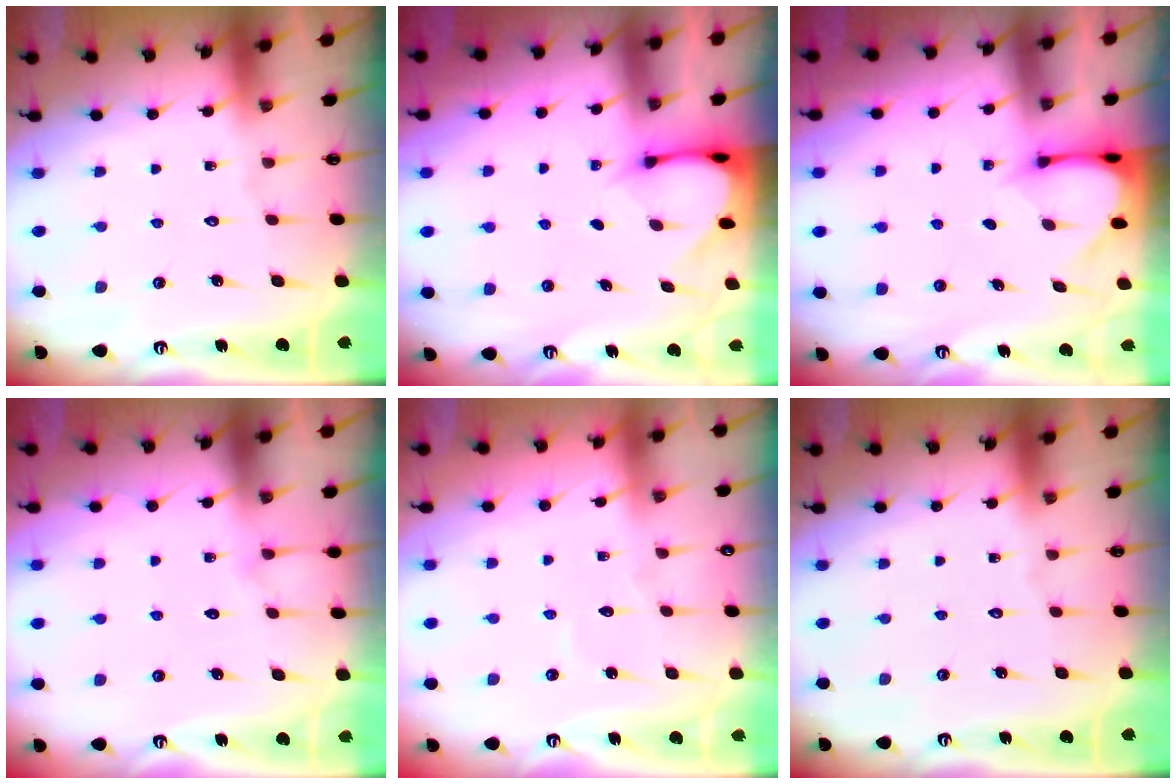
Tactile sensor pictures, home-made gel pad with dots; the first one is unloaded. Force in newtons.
{"total": 3.0, "press": 3.0, "slide": 0.2}
{"total": 3.0, "press": 3.0, "slide": 0.3}
{"total": 5.8, "press": 5.8, "slide": 0.6}
{"total": 2.8, "press": 2.8, "slide": 0.3}
{"total": 0.0}